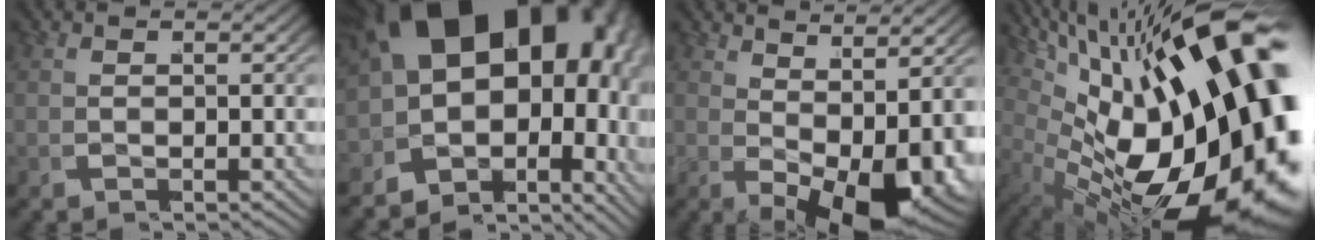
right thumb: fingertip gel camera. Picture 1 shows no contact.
{"total": 21.6, "force": [1.5, 14.5, 16.0], "torque": [-0.280, -0.013, 0.004]}
{"total": 10.3, "force": [-1.7, 5.2, 8.8], "torque": [-0.145, -0.035, -0.005]}
{"total": 24.3, "force": [-1.9, 14.2, 19.6], "torque": [-0.319, -0.066, 0.004]}